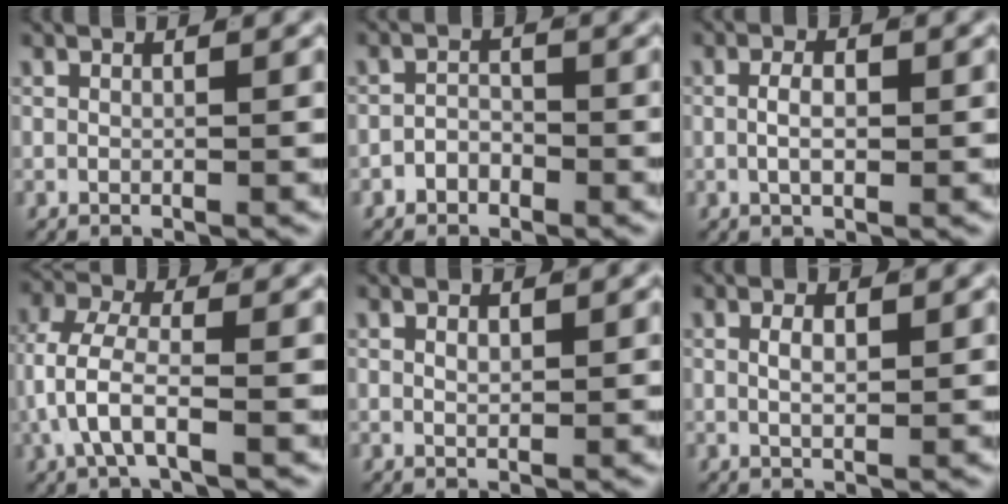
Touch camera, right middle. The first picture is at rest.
{"total": 1.8, "force": [-1.4, 1.1, 0.3], "torque": [0.002, 0.000, -0.029]}
{"total": 2.2, "force": [-0.3, 0.8, 2.0], "torque": [-0.025, -0.003, -0.006]}
{"total": 5.1, "force": [-1.0, 2.8, 4.1], "torque": [-0.098, -0.020, -0.010]}
{"total": 0.6, "force": [0.3, 0.1, 0.5], "torque": [-0.012, -0.010, 0.014]}
{"total": 1.5, "force": [0.3, 0.4, 1.4], "torque": [-0.019, -0.006, 0.008]}